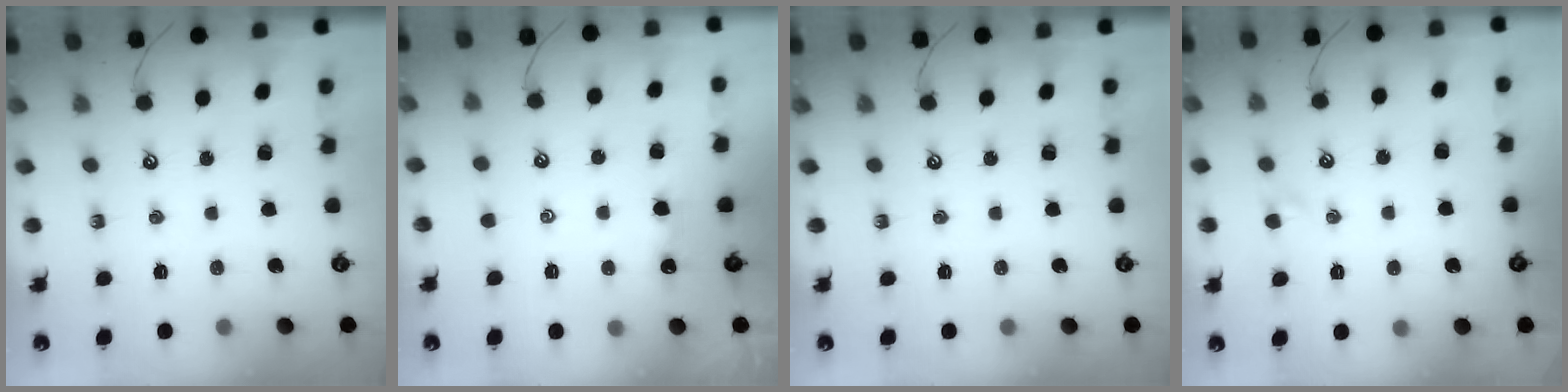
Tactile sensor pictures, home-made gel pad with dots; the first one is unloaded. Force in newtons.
{"total": 2.1, "press": 2.1, "slide": 0.2}
{"total": 0.0}
{"total": 0.6, "press": 0.3, "slide": 0.5}